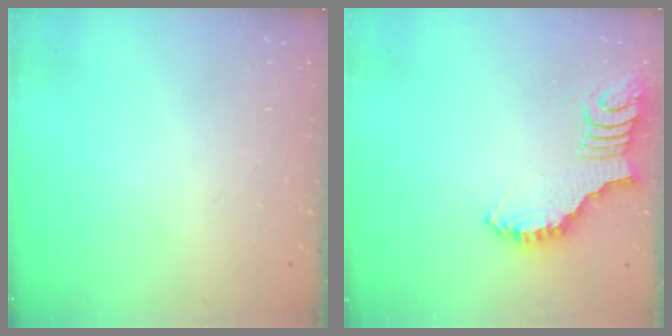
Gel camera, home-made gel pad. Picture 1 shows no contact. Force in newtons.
{"total": 2.7, "press": 2.7, "slide": 0.5}